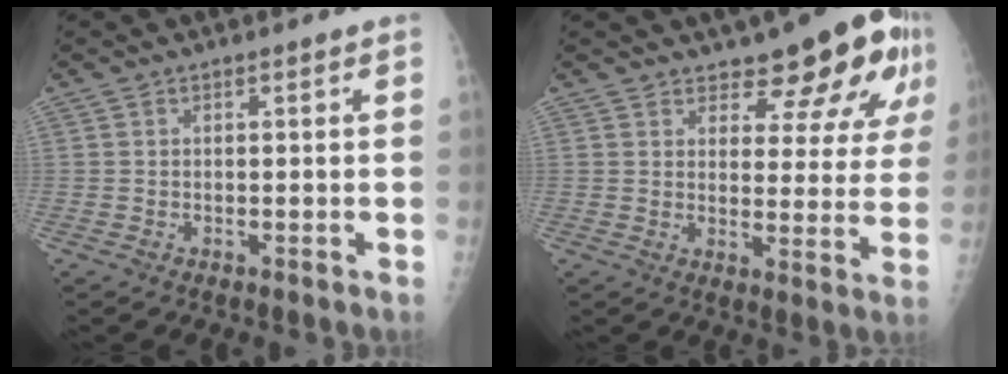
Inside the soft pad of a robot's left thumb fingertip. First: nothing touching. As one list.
[{"total": 12.3, "force": [8.2, 4.9, 7.8], "torque": [-0.058, -0.050, 0.103]}]